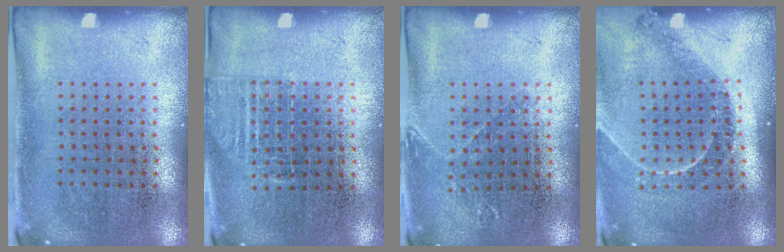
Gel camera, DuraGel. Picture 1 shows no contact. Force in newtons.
{"total": 1.1, "press": 1.0, "slide": 0.5}
{"total": 0.8, "press": 0.8, "slide": 0.1}
{"total": 1.2, "press": 1.2, "slide": 0.1}